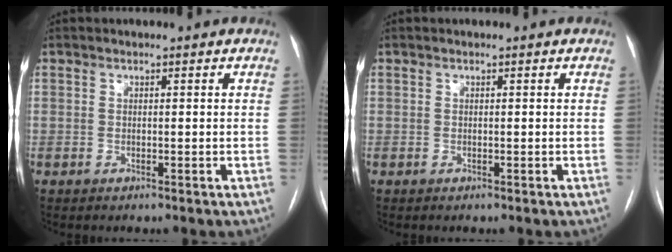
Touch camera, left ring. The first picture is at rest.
{"total": 0.0}